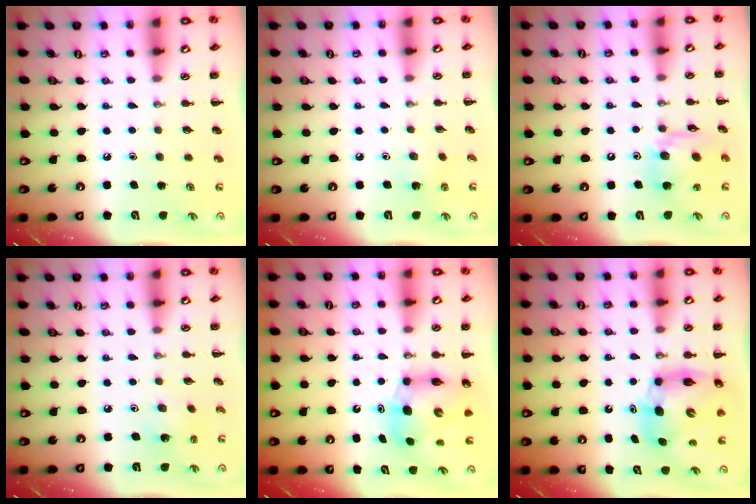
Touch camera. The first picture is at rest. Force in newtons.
{"total": 3.1, "press": 2.9, "slide": 1.0}
{"total": 13.9, "press": 13.6, "slide": 3.0}
{"total": 2.1, "press": 2.0, "slide": 0.5}
{"total": 7.7, "press": 7.4, "slide": 2.4}
{"total": 9.0, "press": 8.6, "slide": 2.5}